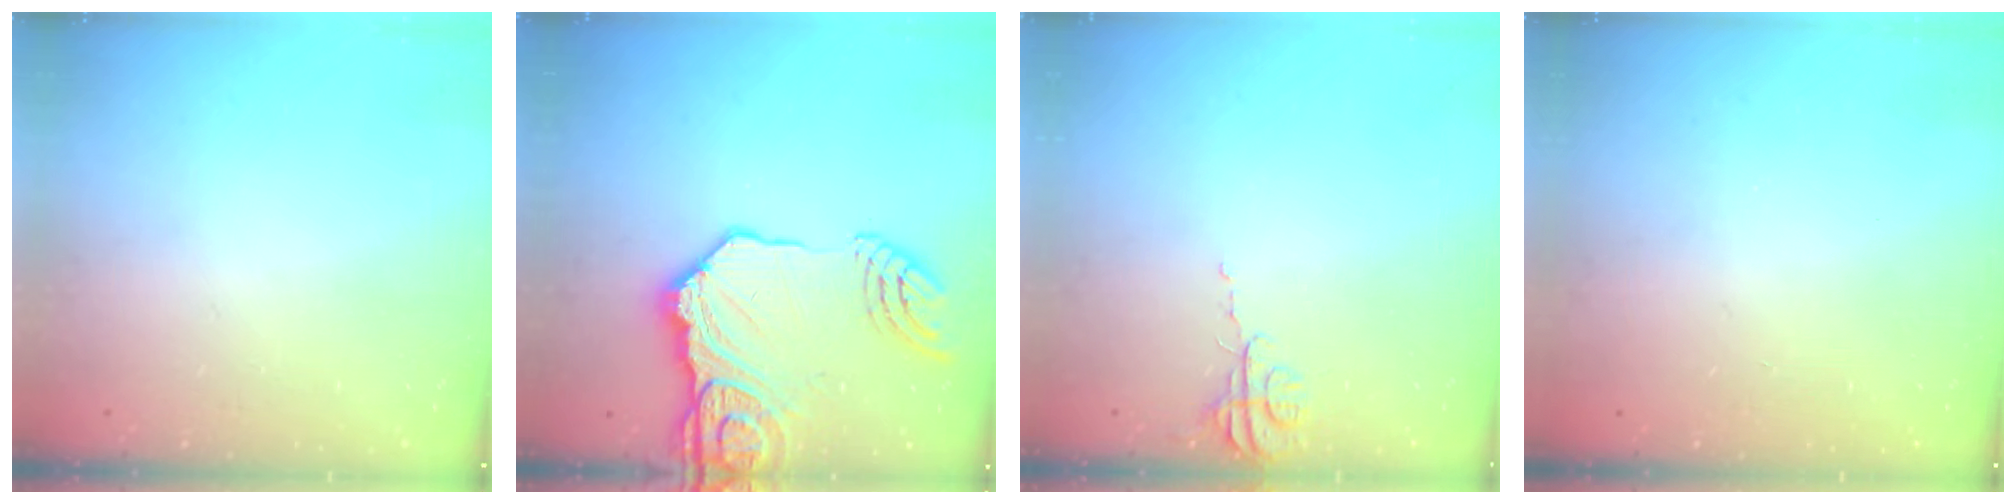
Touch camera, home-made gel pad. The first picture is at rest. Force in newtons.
{"total": 21.1, "press": 21.0, "slide": 2.4}
{"total": 3.7, "press": 3.7, "slide": 0.3}
{"total": 0.0}